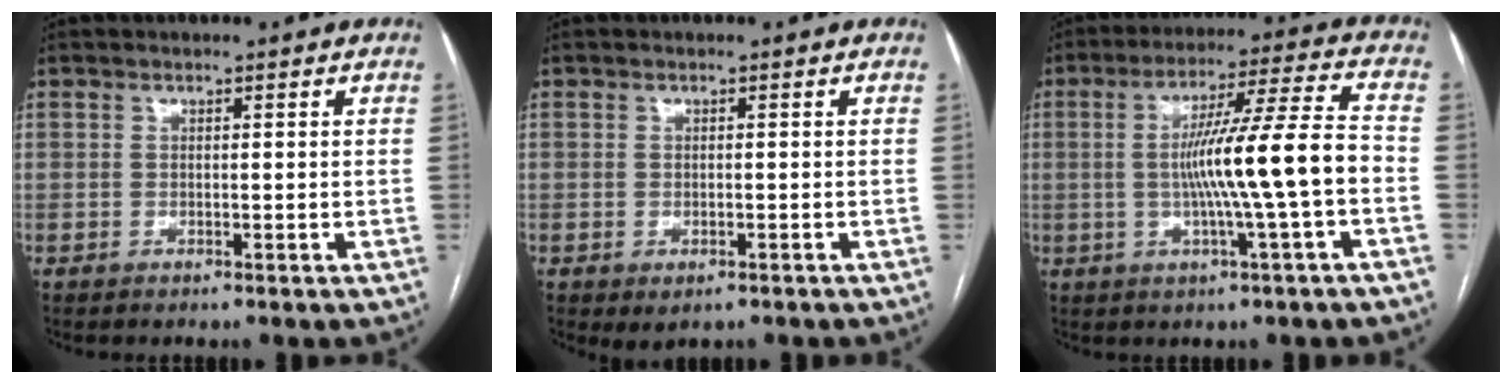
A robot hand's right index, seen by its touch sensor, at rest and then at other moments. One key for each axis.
{"total": 2.1, "fx": -1.1, "fy": 1.1, "fz": 1.5, "tx": -0.021, "ty": -0.003, "tz": -0.005}
{"total": 13.2, "fx": -1.9, "fy": -1.0, "fz": 13.0, "tx": -0.218, "ty": 0.012, "tz": -0.034}